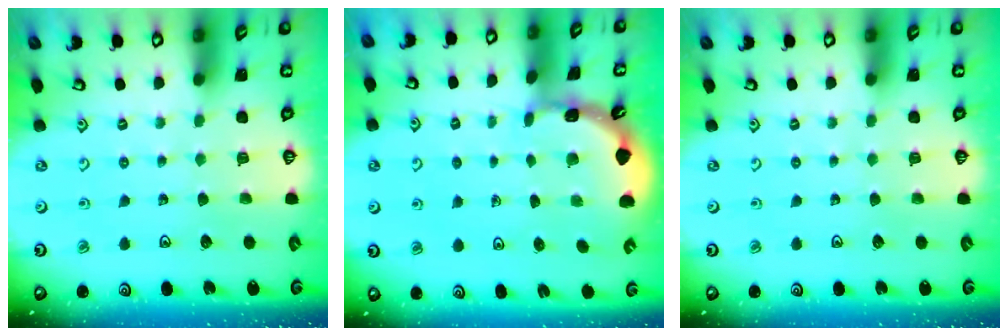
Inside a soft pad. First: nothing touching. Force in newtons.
{"total": 1.8, "press": 1.8, "slide": 0.1}
{"total": 0.0}